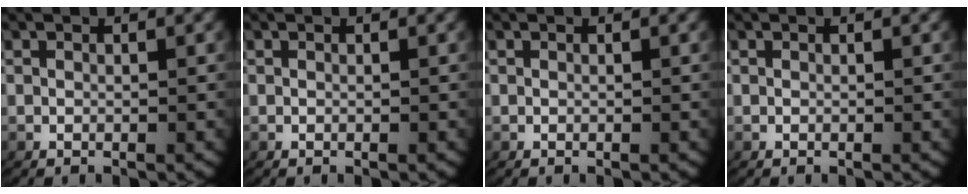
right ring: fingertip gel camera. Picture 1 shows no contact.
{"total": 0.0}
{"total": 0.0}
{"total": 0.0}